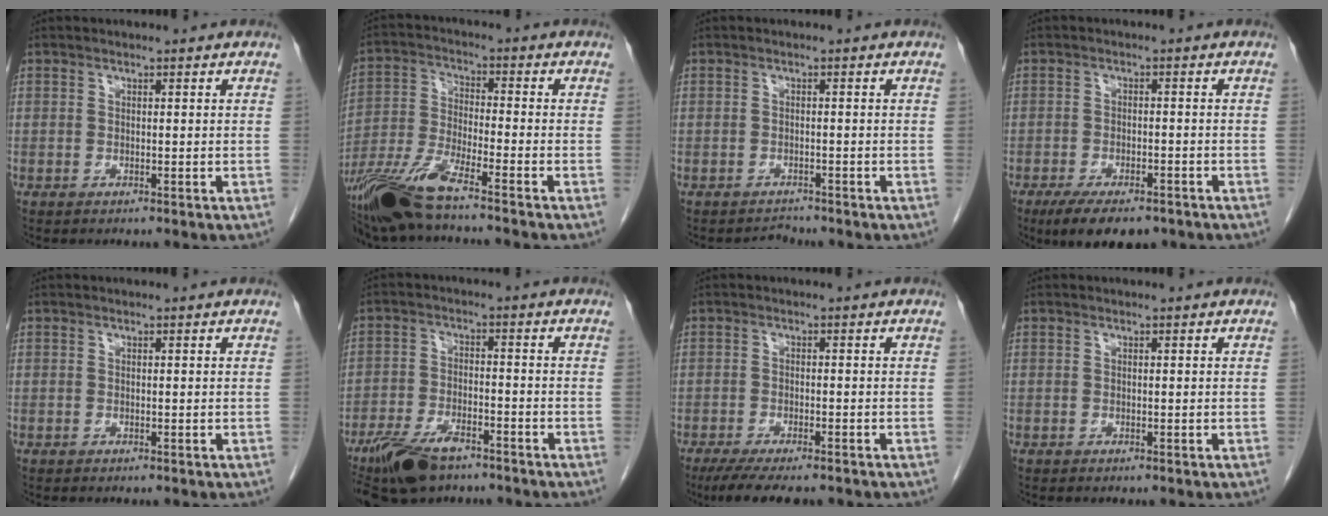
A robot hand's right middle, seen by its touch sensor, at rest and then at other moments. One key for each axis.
{"total": 10.6, "fx": -8.3, "fy": 0.2, "fz": 6.7, "tx": -0.142, "ty": -0.024, "tz": -0.162}
{"total": 1.3, "fx": -1.1, "fy": 0.1, "fz": -0.7, "tx": 0.008, "ty": -0.007, "tz": -0.018}
{"total": 9.0, "fx": -6.6, "fy": 3.1, "fz": 5.3, "tx": -0.082, "ty": -0.011, "tz": -0.100}
{"total": 0.0}
{"total": 9.7, "fx": -6.9, "fy": 3.7, "fz": 5.6, "tx": -0.109, "ty": -0.012, "tz": -0.125}
{"total": 8.8, "fx": -7.2, "fy": 1.9, "fz": 4.8, "tx": -0.072, "ty": -0.014, "tz": -0.110}
{"total": 0.0}